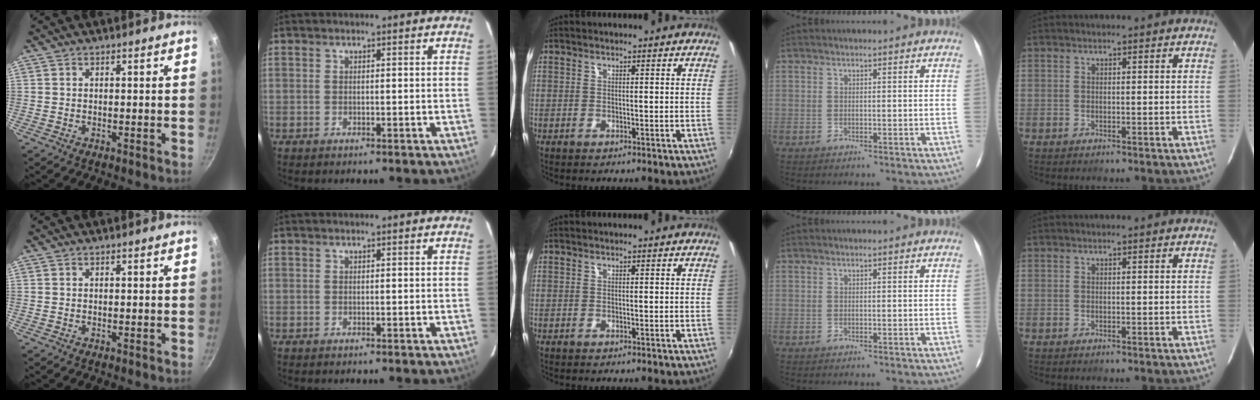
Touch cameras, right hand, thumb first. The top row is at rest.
{}